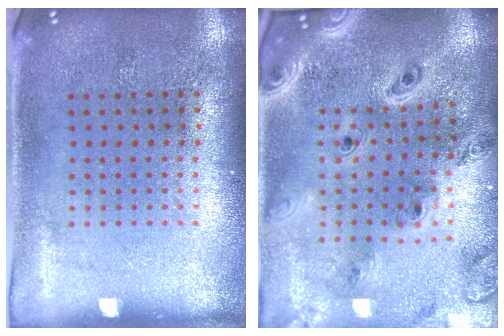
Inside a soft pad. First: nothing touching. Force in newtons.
{"total": 2.8, "press": 2.4, "slide": 1.4}